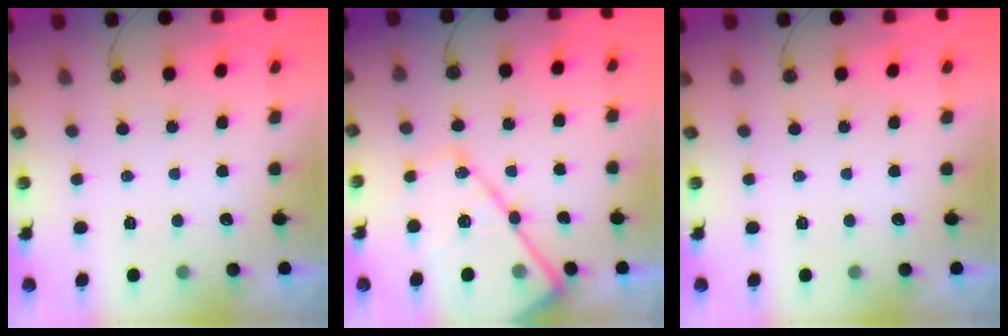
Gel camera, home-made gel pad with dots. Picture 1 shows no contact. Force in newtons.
{"total": 19.5, "press": 19.4, "slide": 1.6}
{"total": 0.0}